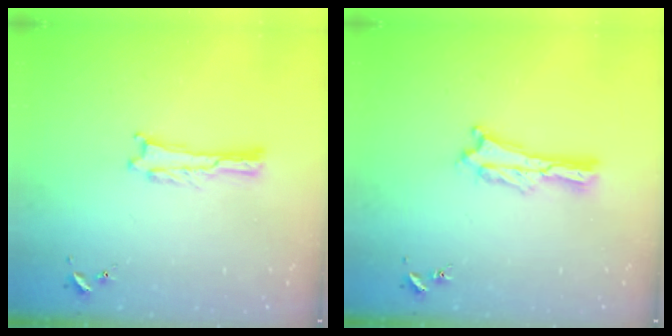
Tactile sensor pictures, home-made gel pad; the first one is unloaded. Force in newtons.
{"total": 1.8, "press": 1.8, "slide": 0.2}